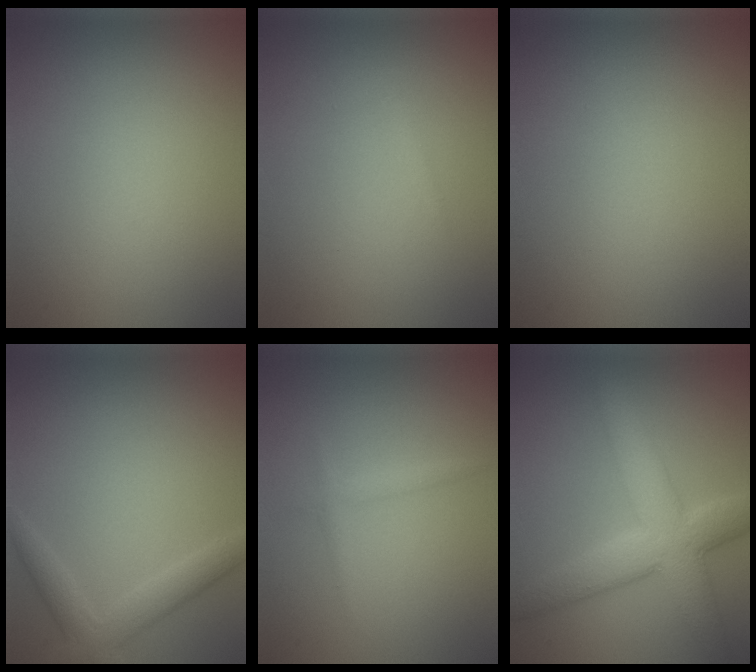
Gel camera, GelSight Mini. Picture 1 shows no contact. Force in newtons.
{"total": 0.6, "press": 0.5, "slide": 0.1}
{"total": 0.0}
{"total": 3.0, "press": 3.0, "slide": 0.1}
{"total": 1.1, "press": 1.1, "slide": 0.1}
{"total": 7.0, "press": 7.0, "slide": 0.2}